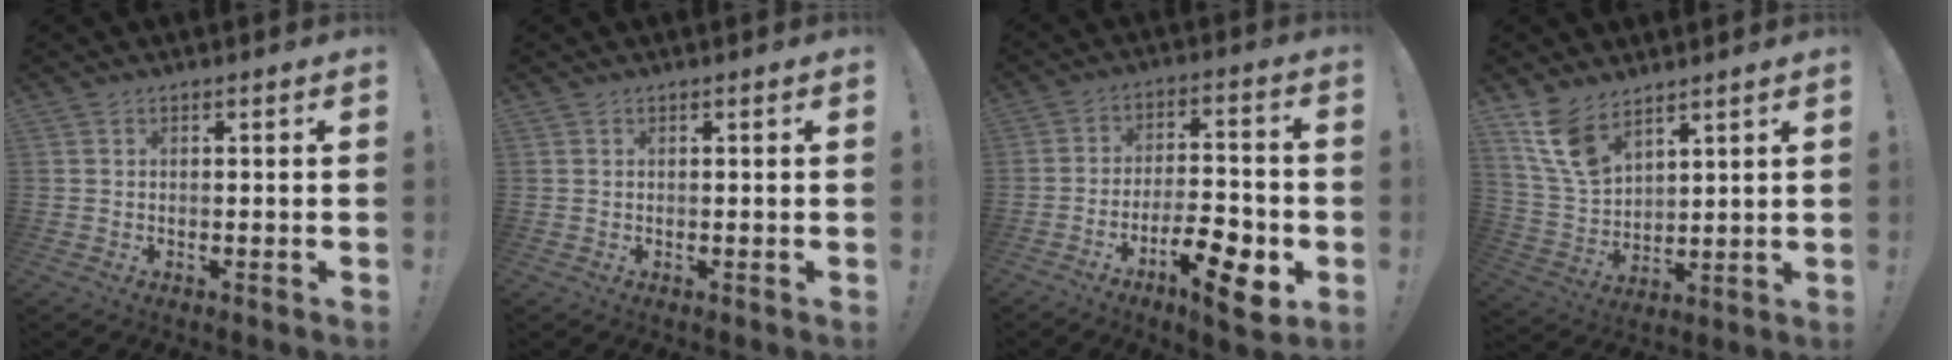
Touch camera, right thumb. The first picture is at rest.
{"total": 0.0}
{"total": 15.0, "force": [-7.2, 5.2, 12.0], "torque": [-0.157, 0.045, -0.111]}
{"total": 11.2, "force": [7.9, 5.8, 5.4], "torque": [-0.110, -0.037, 0.158]}